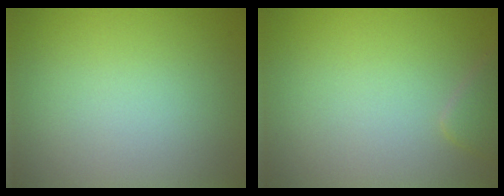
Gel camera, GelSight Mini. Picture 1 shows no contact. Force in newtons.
{"total": 1.4, "press": 1.4, "slide": 0.1}